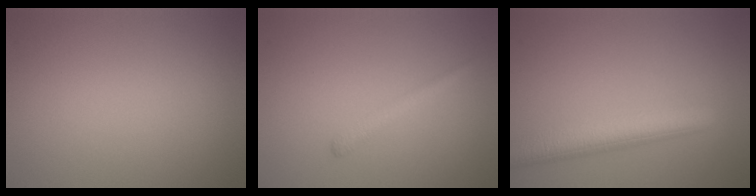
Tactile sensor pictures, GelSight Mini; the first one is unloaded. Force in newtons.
{"total": 1.4, "press": 1.4, "slide": 0.0}
{"total": 5.4, "press": 5.4, "slide": 0.3}